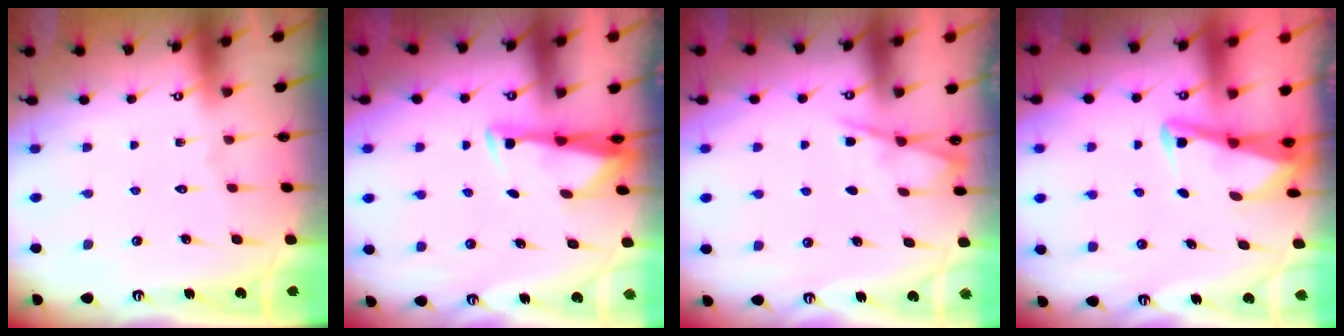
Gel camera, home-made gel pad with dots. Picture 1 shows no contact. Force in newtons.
{"total": 3.4, "press": 3.2, "slide": 0.9}
{"total": 4.1, "press": 4.0, "slide": 0.6}
{"total": 2.8, "press": 2.8, "slide": 0.4}